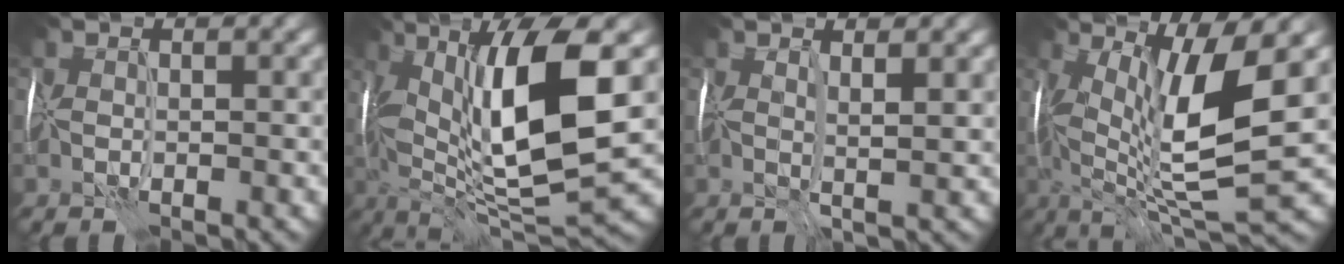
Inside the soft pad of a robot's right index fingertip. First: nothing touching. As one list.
[{"total": 13.3, "force": [2.4, 3.8, 12.5], "torque": [-0.214, -0.005, 0.046]}, {"total": 2.4, "force": [1.3, 0.3, 2.0], "torque": [-0.027, -0.001, 0.022]}, {"total": 11.0, "force": [1.6, 2.6, 10.6], "torque": [-0.189, -0.005, 0.032]}]